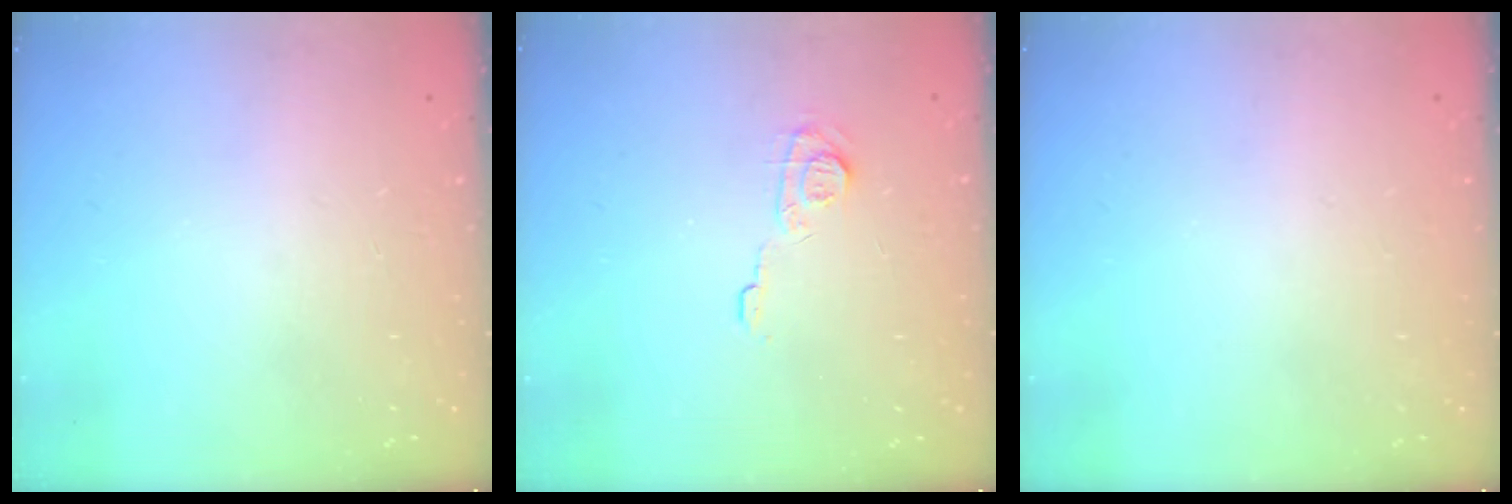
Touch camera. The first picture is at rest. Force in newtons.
{"total": 7.5, "press": 7.4, "slide": 1.0}
{"total": 0.0}